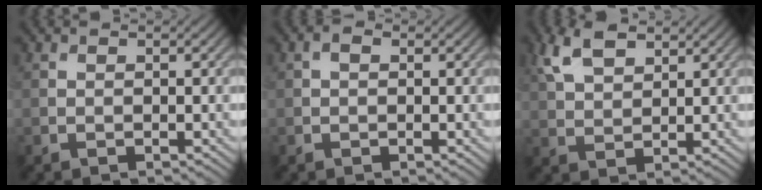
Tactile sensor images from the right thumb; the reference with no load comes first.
{"total": 1.2, "force": [0.3, 0.7, 0.9], "torque": [-0.016, 0.005, 0.001]}
{"total": 5.9, "force": [3.4, 2.8, 3.9], "torque": [-0.097, 0.008, 0.070]}